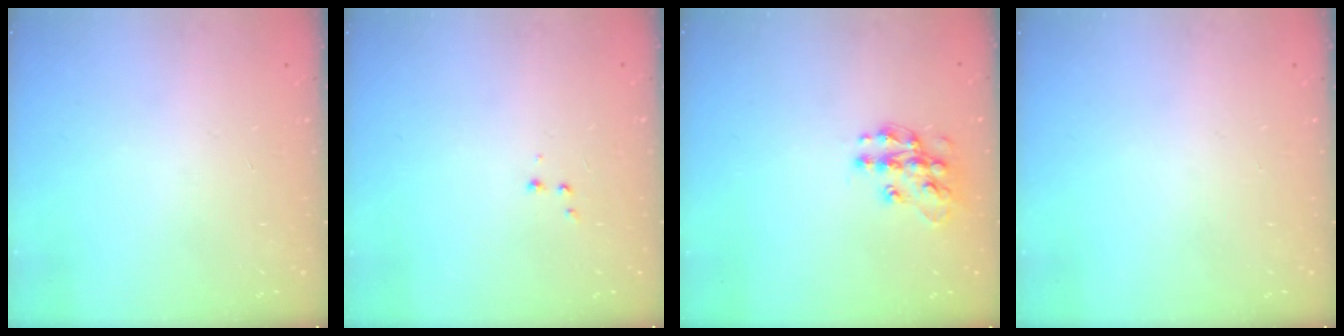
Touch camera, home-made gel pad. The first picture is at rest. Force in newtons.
{"total": 2.6, "press": 2.5, "slide": 0.6}
{"total": 12.6, "press": 12.6, "slide": 0.8}
{"total": 0.0}